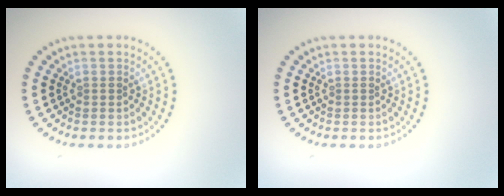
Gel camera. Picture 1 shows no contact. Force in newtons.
{"total": 0.0}